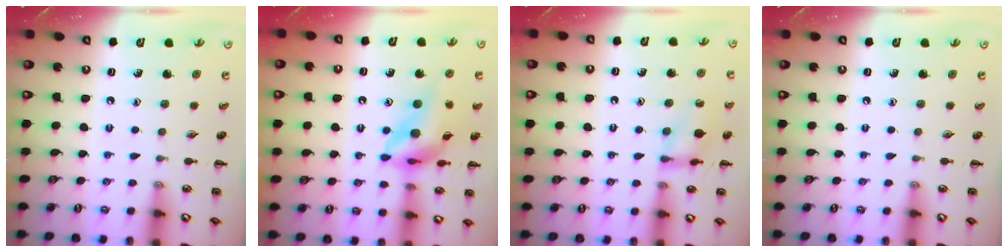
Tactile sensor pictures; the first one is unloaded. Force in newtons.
{"total": 12.1, "press": 11.4, "slide": 3.9}
{"total": 12.1, "press": 12.0, "slide": 1.8}
{"total": 0.0}